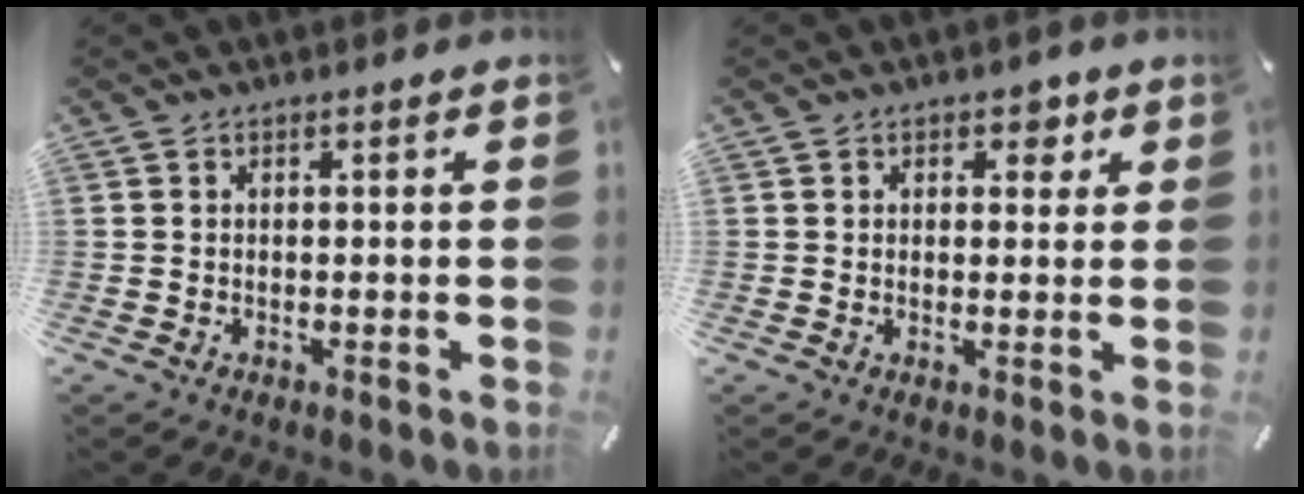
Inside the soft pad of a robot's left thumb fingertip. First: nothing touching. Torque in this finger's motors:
{"motor_torque": [0.21, -0.23, 0.09, 0.02, -0.04]}